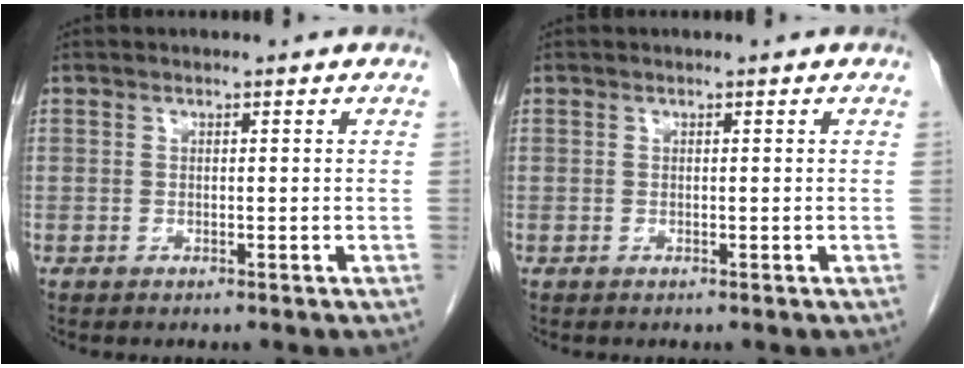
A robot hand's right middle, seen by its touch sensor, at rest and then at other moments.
{"total": 0.0}